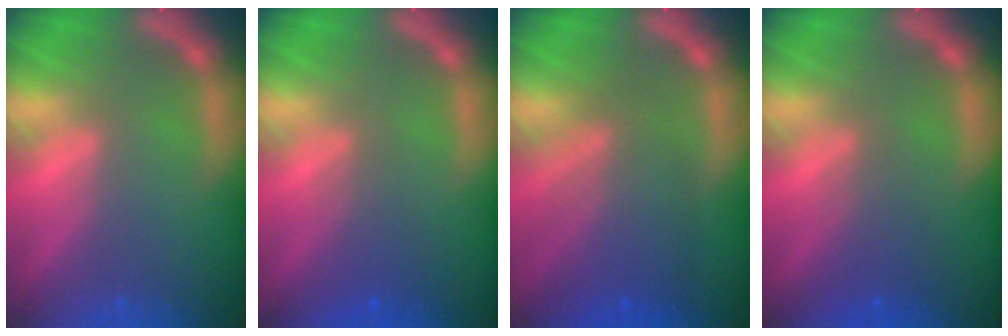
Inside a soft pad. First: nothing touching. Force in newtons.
{"total": 2.4}
{"total": 6.5}
{"total": 2.5}